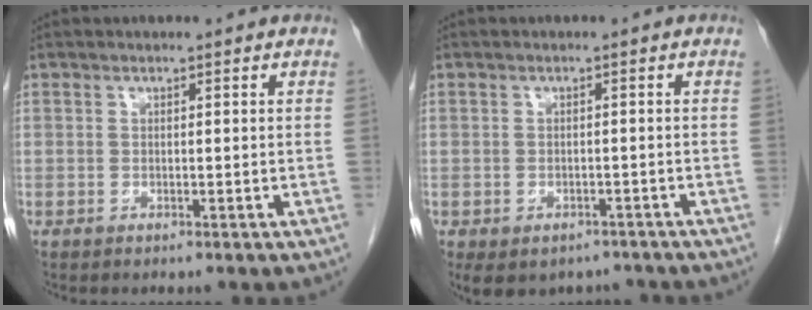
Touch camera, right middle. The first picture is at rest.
{"total": 7.8, "force": [-5.8, 4.6, 2.5], "torque": [-0.035, 0.007, -0.075]}